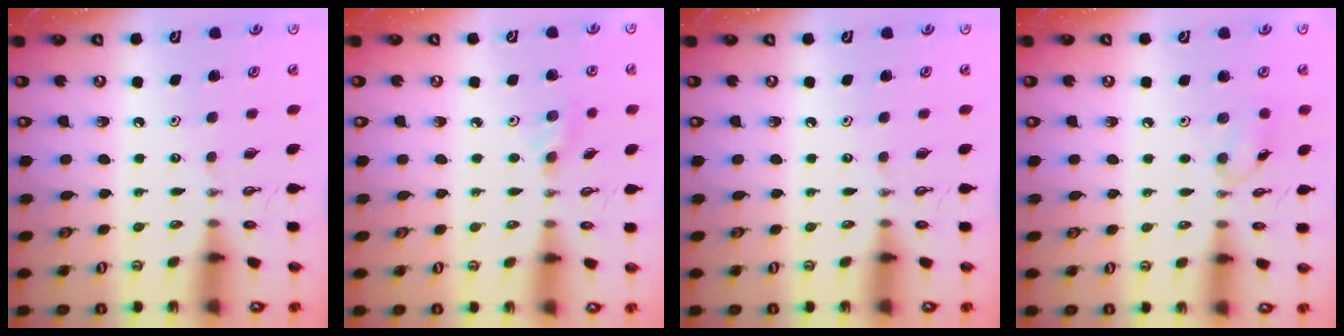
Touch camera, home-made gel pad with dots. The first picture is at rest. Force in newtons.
{"total": 3.7, "press": 3.7, "slide": 0.6}
{"total": 0.0}
{"total": 6.6, "press": 6.6, "slide": 0.6}